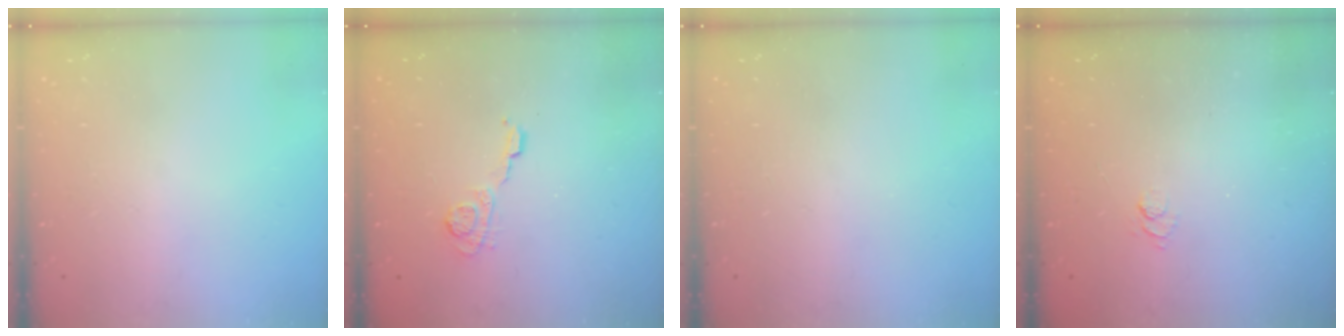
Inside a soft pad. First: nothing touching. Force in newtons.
{"total": 4.9, "press": 4.9, "slide": 0.3}
{"total": 0.0}
{"total": 2.5, "press": 2.0, "slide": 1.4}